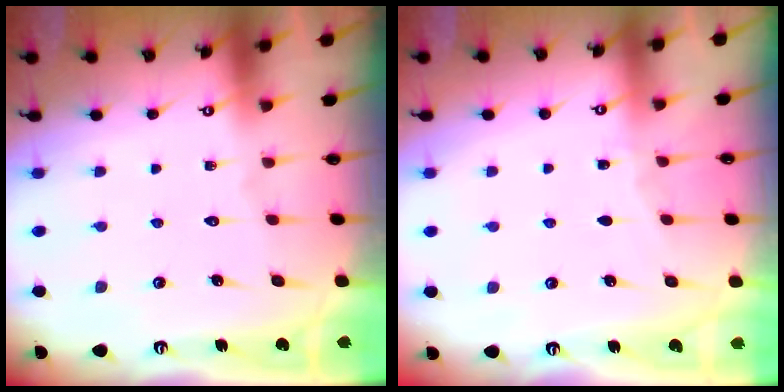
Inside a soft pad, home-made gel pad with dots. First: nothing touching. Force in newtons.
{"total": 3.2, "press": 3.2, "slide": 0.5}